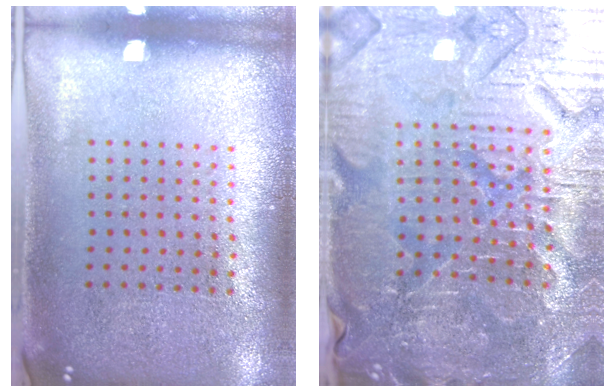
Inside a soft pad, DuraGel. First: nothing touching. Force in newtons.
{"total": 4.8, "press": 4.6, "slide": 1.2}